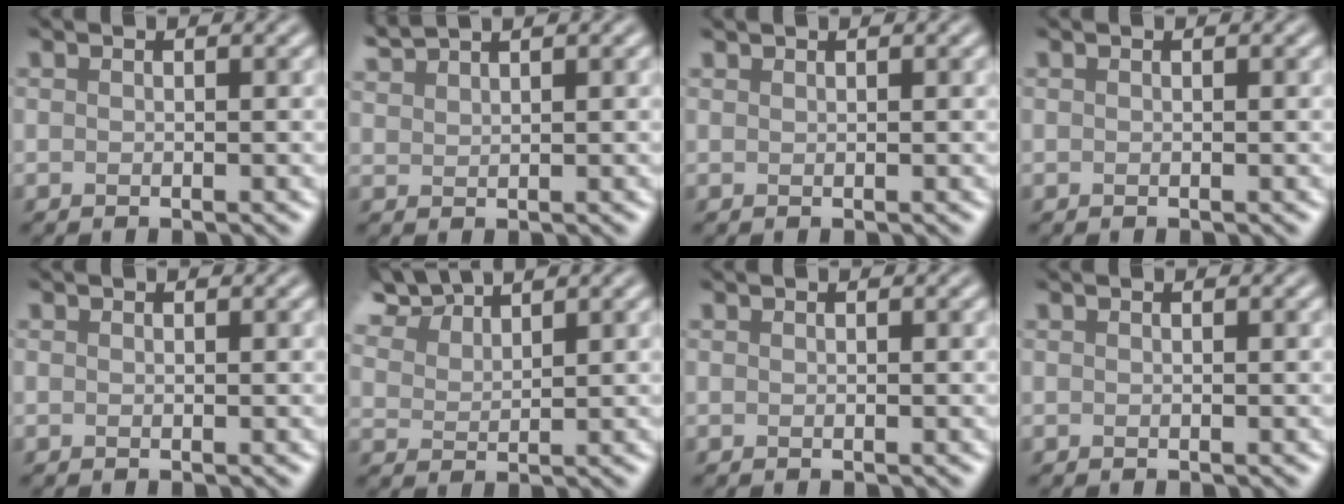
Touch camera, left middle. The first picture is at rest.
{"total": 1.9, "force": [1.3, -1.1, -0.8], "torque": [-0.003, -0.004, 0.062]}
{"total": 0.7, "force": [0.4, -0.4, -0.4], "torque": [0.004, -0.006, 0.013]}
{"total": 0.0}
{"total": 0.5, "force": [-0.1, -0.3, -0.4], "torque": [0.003, -0.007, 0.004]}
{"total": 3.0, "force": [3.0, -0.4, -0.1], "torque": [-0.036, -0.004, 0.089]}
{"total": 0.0}
{"total": 0.0}